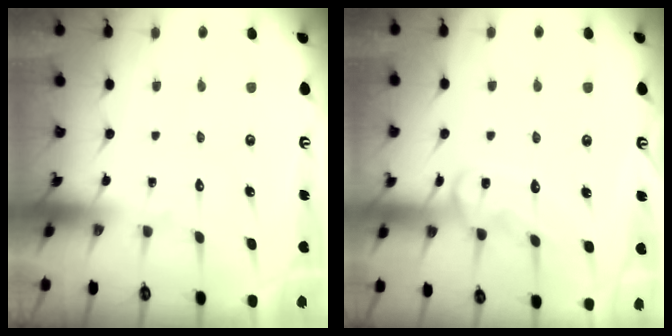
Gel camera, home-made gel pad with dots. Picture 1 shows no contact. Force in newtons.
{"total": 10.6, "press": 10.6, "slide": 0.8}